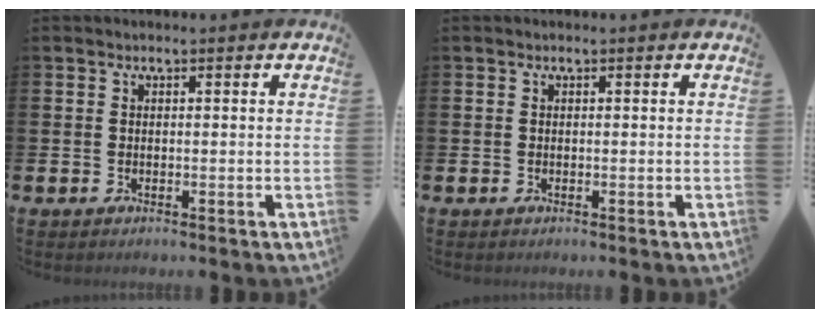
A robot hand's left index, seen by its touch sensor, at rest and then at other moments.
{"total": 0.0}